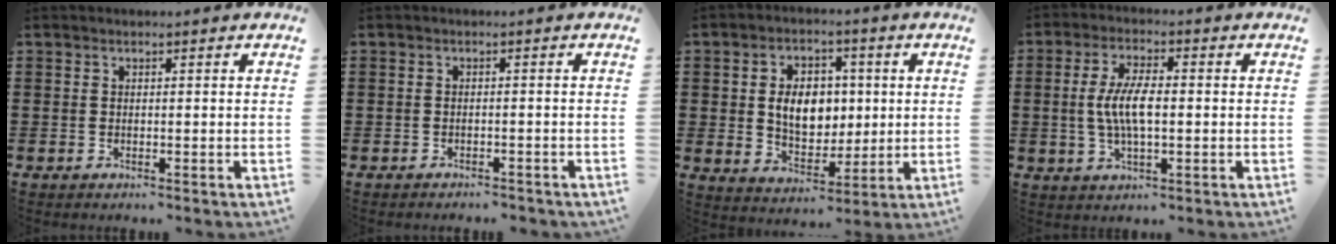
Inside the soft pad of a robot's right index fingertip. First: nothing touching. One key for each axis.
{"total": 1.1, "fx": -1.0, "fy": 0.0, "fz": 0.3, "tx": -0.009, "ty": -0.001, "tz": -0.021}
{"total": 7.9, "fx": 0.9, "fy": 5.7, "fz": 5.4, "tx": -0.094, "ty": 0.011, "tz": 0.013}
{"total": 6.8, "fx": -0.2, "fy": 2.4, "fz": 6.3, "tx": -0.141, "ty": -0.003, "tz": -0.012}